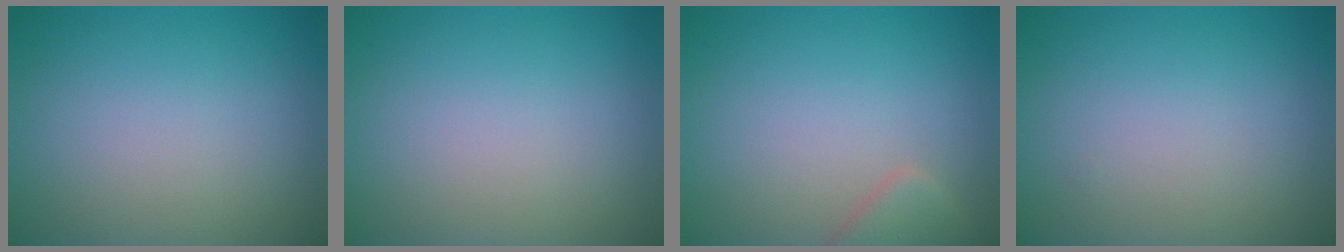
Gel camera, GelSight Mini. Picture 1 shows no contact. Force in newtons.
{"total": 0.0}
{"total": 2.0, "press": 2.0, "slide": 0.2}
{"total": 0.0}